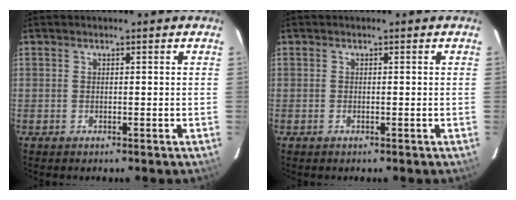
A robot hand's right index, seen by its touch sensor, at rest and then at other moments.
{"total": 0.5, "force": [-0.3, 0.3, 0.4], "torque": [-0.008, -0.001, -0.005]}